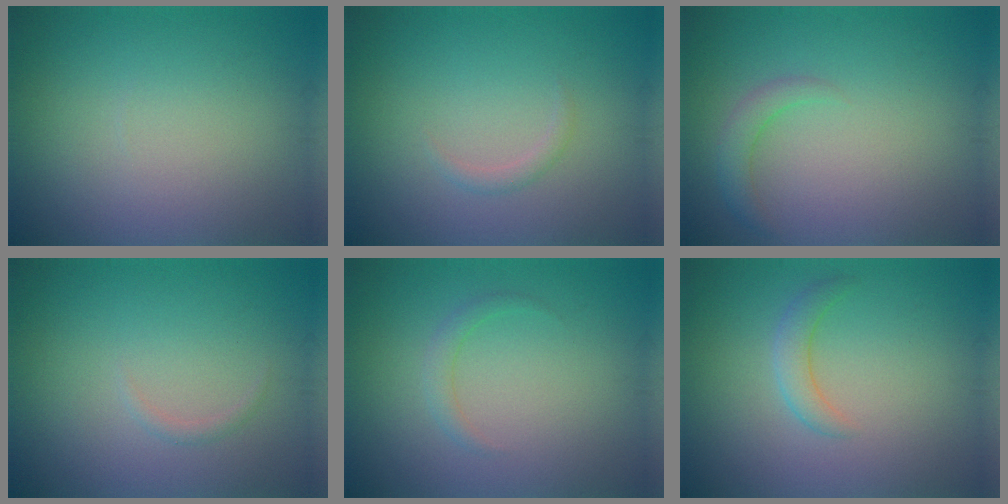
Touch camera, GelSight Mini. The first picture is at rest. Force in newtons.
{"total": 0.8, "press": 0.8, "slide": 0.1}
{"total": 1.6, "press": 1.6, "slide": 0.2}
{"total": 0.6, "press": 0.6, "slide": 0.0}
{"total": 0.8, "press": 0.8, "slide": 0.0}
{"total": 1.8, "press": 1.8, "slide": 0.1}